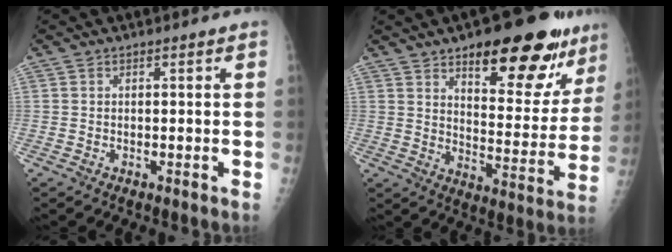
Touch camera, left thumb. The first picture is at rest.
{"total": 21.5, "force": [13.3, 8.6, 14.5], "torque": [-0.136, -0.062, 0.190]}